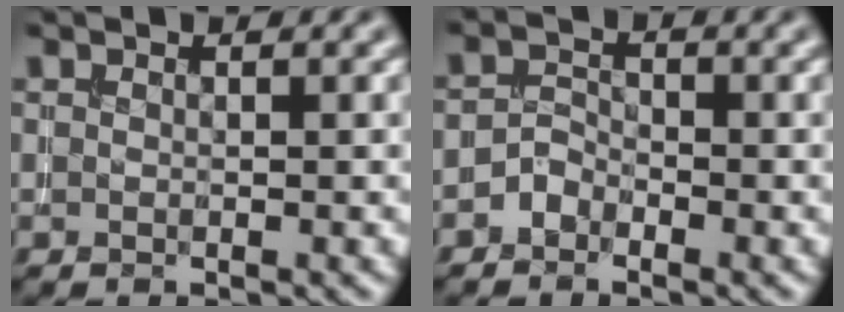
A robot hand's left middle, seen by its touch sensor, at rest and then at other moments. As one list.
[{"total": 1.5, "force": [-1.1, 0.9, 0.5], "torque": [-0.007, 0.008, -0.026]}]